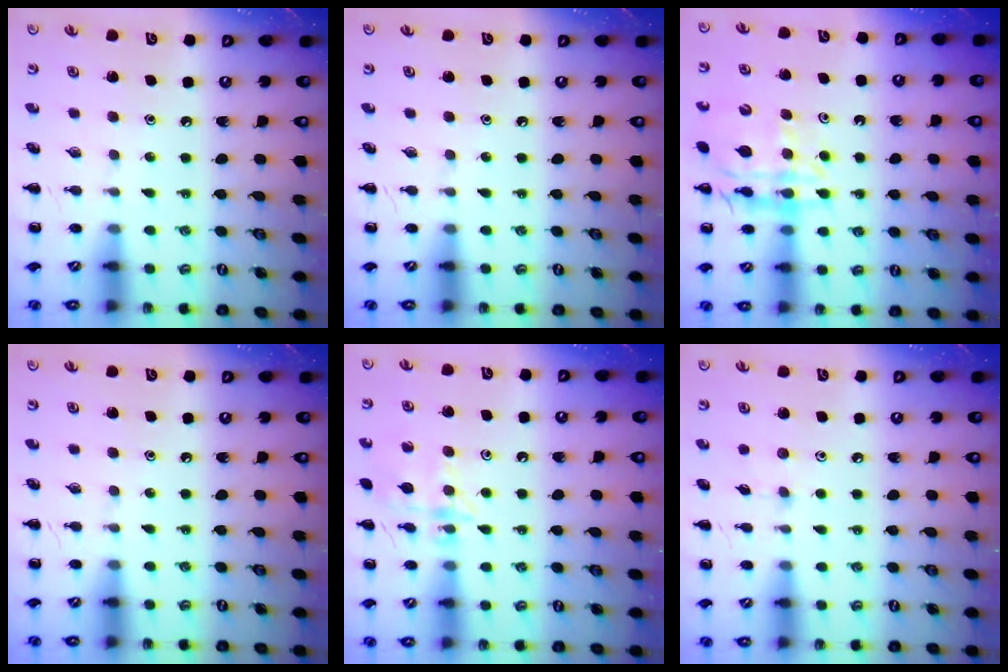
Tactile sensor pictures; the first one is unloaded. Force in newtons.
{"total": 0.0}
{"total": 14.6, "press": 14.3, "slide": 3.1}
{"total": 0.0}
{"total": 13.8, "press": 13.7, "slide": 0.9}
{"total": 4.2, "press": 3.8, "slide": 1.7}